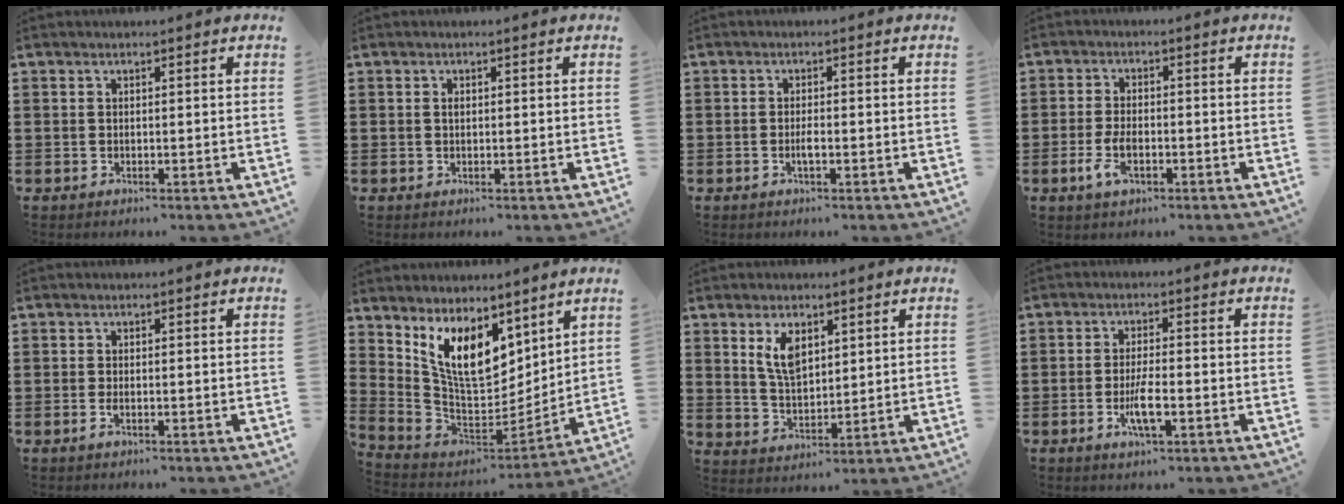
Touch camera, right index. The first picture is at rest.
{"total": 0.7, "force": [0.1, 0.3, 0.6], "torque": [-0.013, -0.001, 0.003]}
{"total": 1.6, "force": [-0.5, 0.3, 1.5], "torque": [-0.035, -0.001, -0.012]}
{"total": 4.2, "force": [-1.5, 2.0, 3.4], "torque": [-0.082, -0.004, -0.032]}
{"total": 1.1, "force": [-0.4, 0.2, 1.0], "torque": [-0.028, -0.008, -0.008]}
{"total": 11.0, "force": [6.4, 5.6, 7.1], "torque": [-0.162, -0.028, 0.126]}
{"total": 5.8, "force": [2.8, 2.8, 4.2], "torque": [-0.093, 0.007, 0.049]}
{"total": 4.4, "force": [-1.7, 0.9, 4.0], "torque": [-0.086, -0.006, -0.036]}